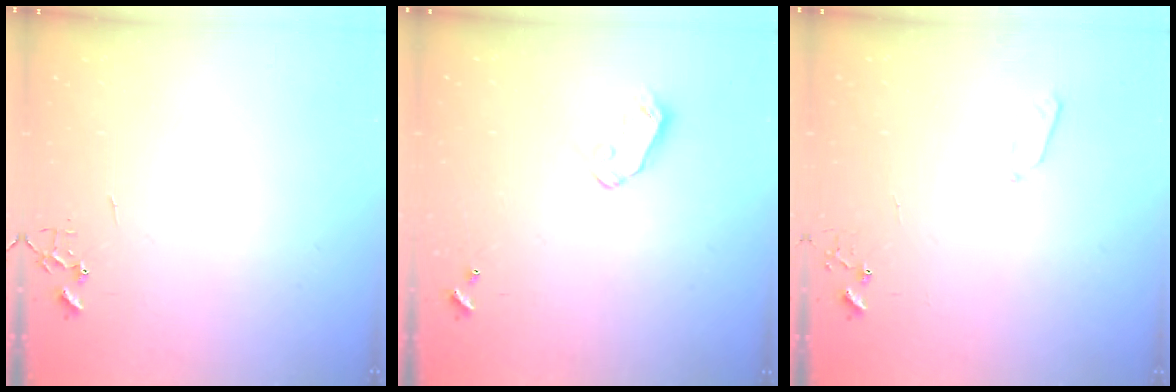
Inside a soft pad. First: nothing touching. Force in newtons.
{"total": 5.4, "press": 5.4, "slide": 0.5}
{"total": 3.8, "press": 3.8, "slide": 0.5}